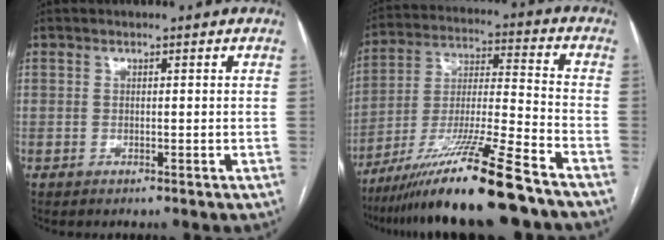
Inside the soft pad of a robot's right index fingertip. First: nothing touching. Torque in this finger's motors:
{"motor_torque": [1.04, -1.10, 0.96, 0.21]}